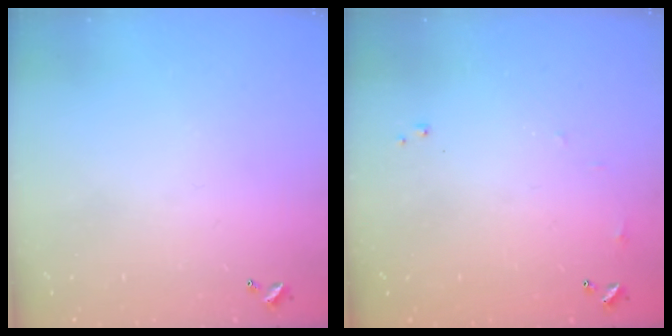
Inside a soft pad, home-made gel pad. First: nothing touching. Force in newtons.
{"total": 7.1, "press": 7.1, "slide": 0.8}